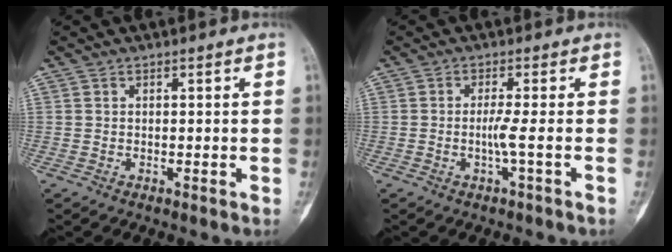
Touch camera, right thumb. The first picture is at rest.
{"total": 2.6, "force": [-0.6, -0.6, 2.4], "torque": [-0.061, -0.003, -0.015]}